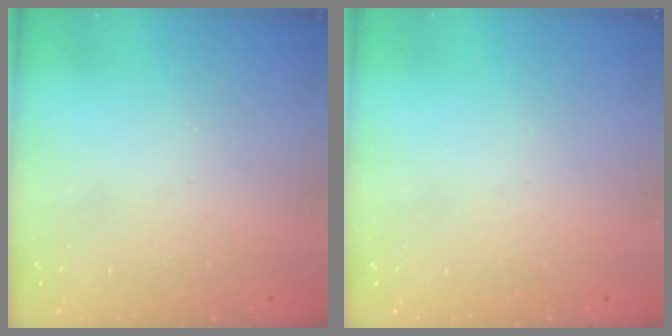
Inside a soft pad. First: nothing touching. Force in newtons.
{"total": 0.0}